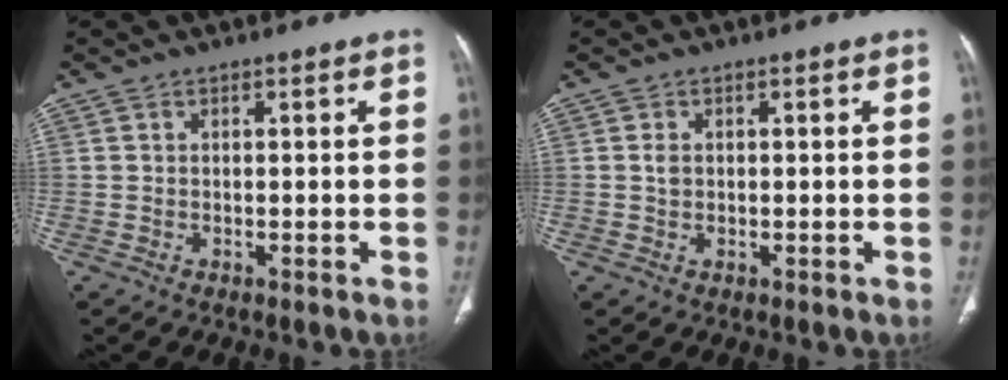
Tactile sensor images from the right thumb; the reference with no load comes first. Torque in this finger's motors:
{"motor_torque": [-0.09, 0.39, 0.02, 0.49, 0.03]}